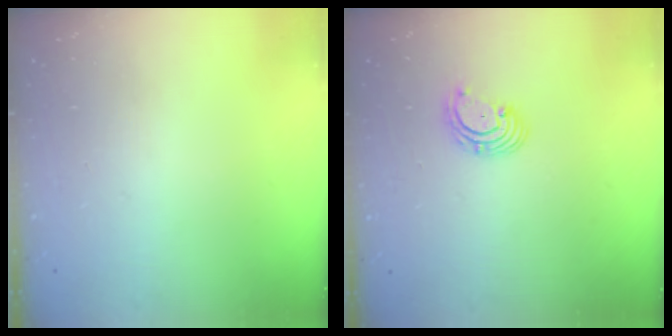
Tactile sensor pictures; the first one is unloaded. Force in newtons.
{"total": 2.9, "press": 2.9, "slide": 0.1}